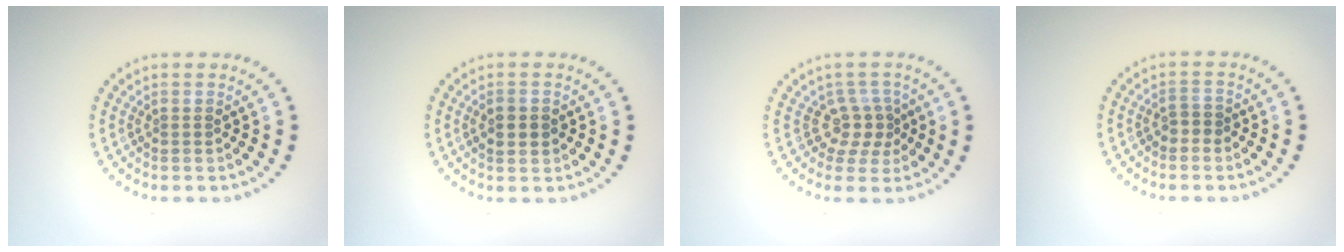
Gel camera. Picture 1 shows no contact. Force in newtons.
{"total": 1.8, "press": 1.8, "slide": 0.3}
{"total": 2.6, "press": 1.8, "slide": 1.9}
{"total": 1.1, "press": 1.0, "slide": 0.5}